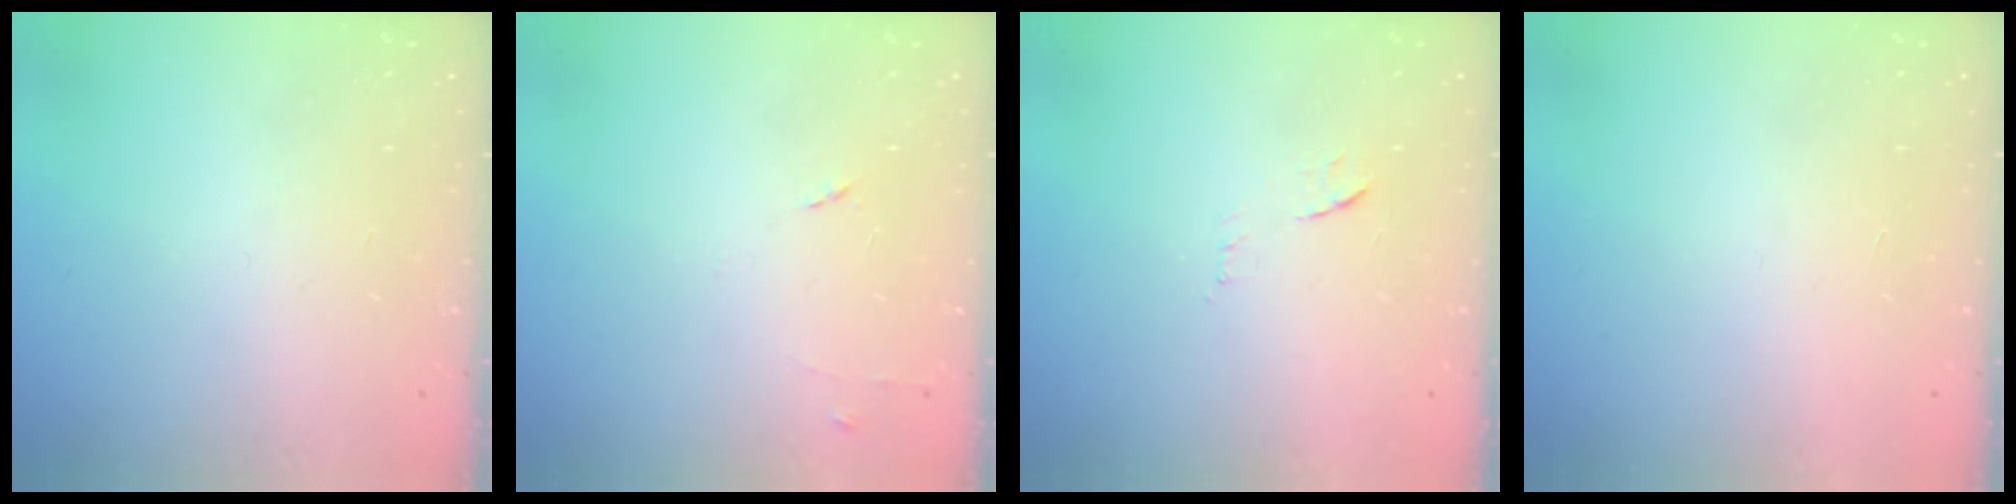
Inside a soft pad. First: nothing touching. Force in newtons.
{"total": 5.3, "press": 5.2, "slide": 0.8}
{"total": 8.1, "press": 8.0, "slide": 0.7}
{"total": 1.7, "press": 1.7, "slide": 0.1}